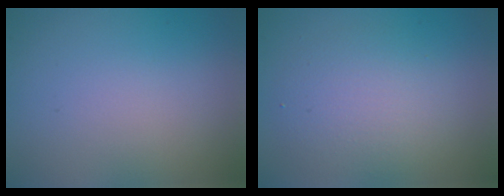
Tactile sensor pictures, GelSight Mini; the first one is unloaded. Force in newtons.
{"total": 3.7, "press": 3.6, "slide": 0.3}